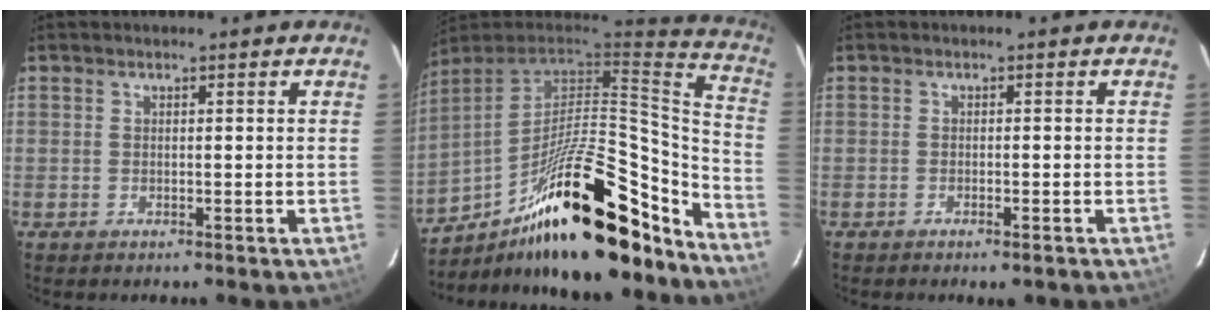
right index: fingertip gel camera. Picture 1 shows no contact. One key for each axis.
{"total": 31.0, "fx": -20.4, "fy": 9.6, "fz": 21.2, "tx": -0.315, "ty": -0.008, "tz": -0.320}
{"total": 1.4, "fx": -1.1, "fy": 0.3, "fz": 0.8, "tx": -0.018, "ty": -0.001, "tz": -0.019}